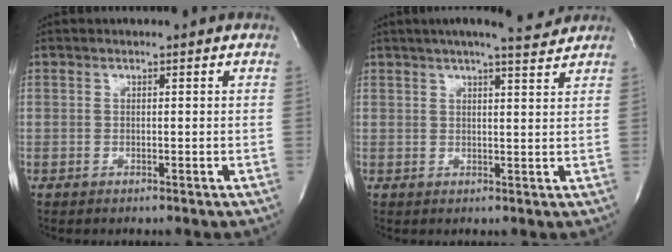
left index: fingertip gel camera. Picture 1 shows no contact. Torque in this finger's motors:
{"motor_torque": [0.37, -0.22, -0.03, 0.00]}